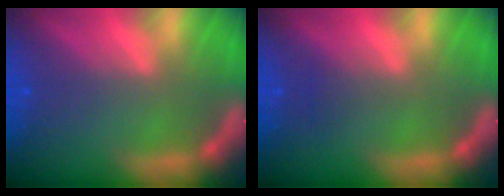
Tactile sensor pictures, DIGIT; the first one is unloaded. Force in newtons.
{"total": 1.0}